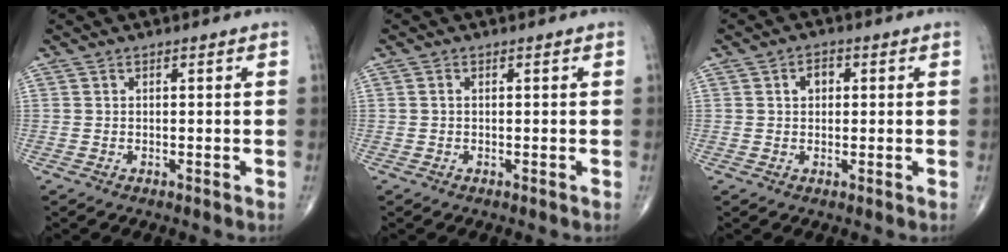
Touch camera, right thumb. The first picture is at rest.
{"total": 0.5, "force": [0.0, 0.3, 0.4], "torque": [-0.009, 0.000, -0.002]}
{"total": 3.0, "force": [0.6, 2.2, 1.9], "torque": [-0.020, 0.008, 0.007]}